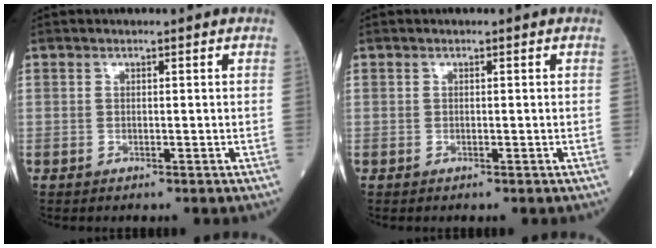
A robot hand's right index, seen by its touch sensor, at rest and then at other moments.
{"total": 0.0}